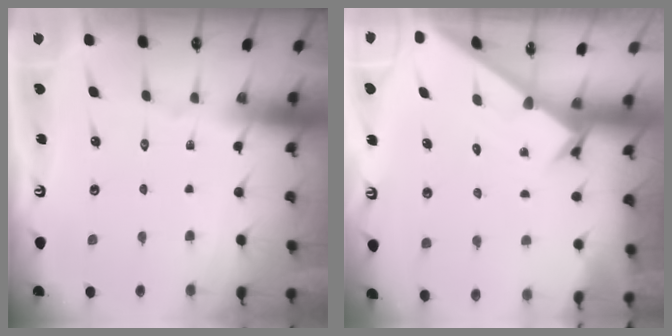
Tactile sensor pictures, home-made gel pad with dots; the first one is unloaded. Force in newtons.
{"total": 1.5, "press": 1.5, "slide": 0.1}